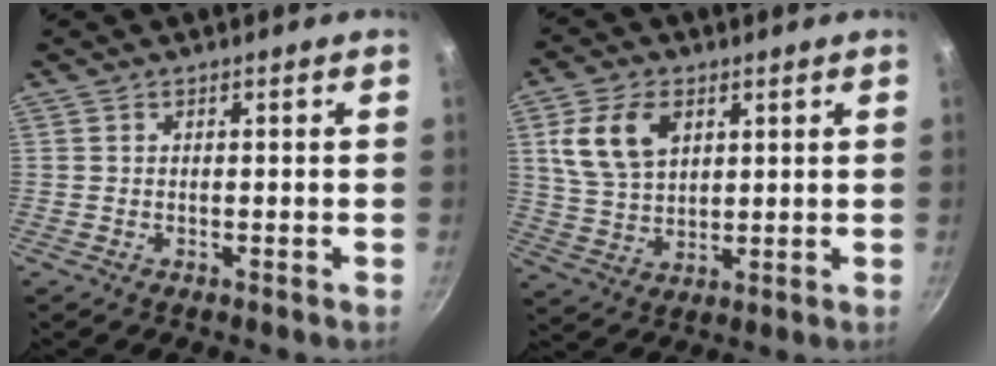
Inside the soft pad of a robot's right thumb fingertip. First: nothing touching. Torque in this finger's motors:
{"motor_torque": [-0.93, 1.12, 0.83, -0.44, 0.10]}